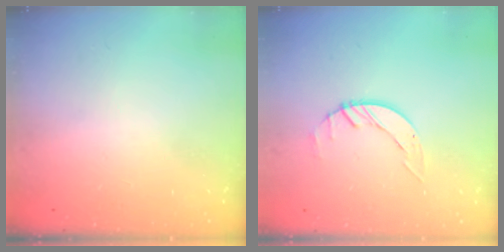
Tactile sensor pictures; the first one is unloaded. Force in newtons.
{"total": 2.6, "press": 2.6, "slide": 0.3}